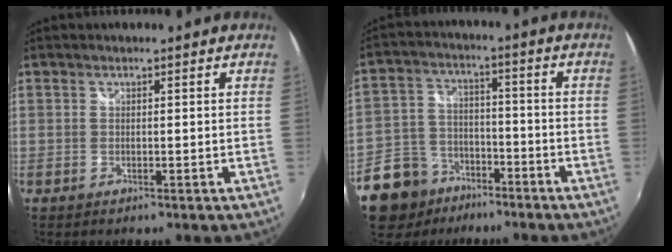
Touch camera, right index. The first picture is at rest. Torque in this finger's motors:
{"motor_torque": [-0.88, -0.83, -0.84, -0.21]}